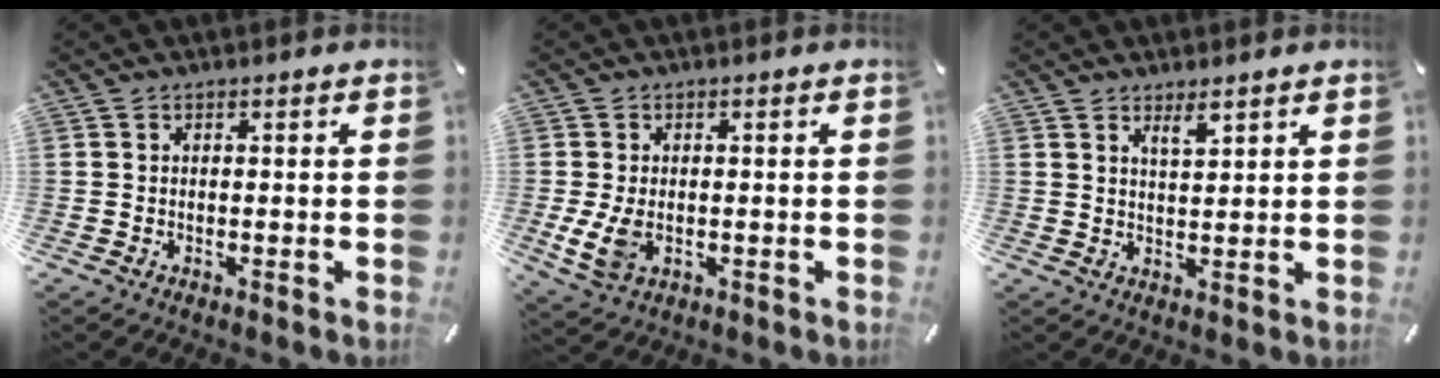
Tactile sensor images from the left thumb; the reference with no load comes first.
{"total": 5.2, "force": [-0.6, 3.6, 3.7], "torque": [-0.082, -0.006, -0.012]}
{"total": 3.3, "force": [2.7, 0.8, 1.7], "torque": [-0.030, -0.011, 0.047]}